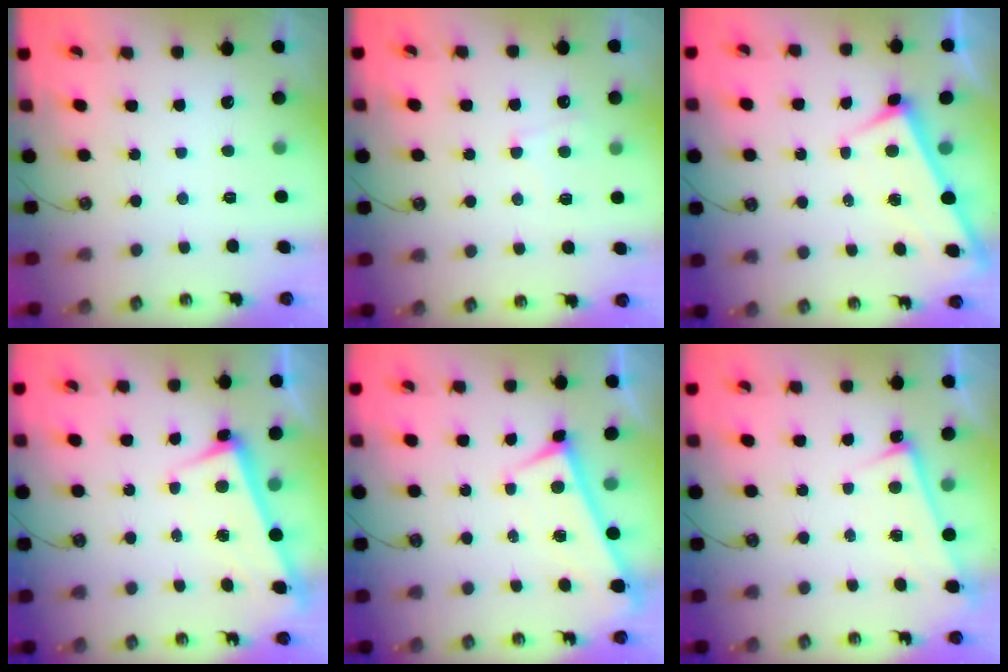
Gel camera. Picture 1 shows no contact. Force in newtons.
{"total": 3.6, "press": 3.6, "slide": 0.6}
{"total": 2.5, "press": 2.5, "slide": 0.2}
{"total": 2.8, "press": 2.7, "slide": 0.7}
{"total": 0.0}
{"total": 2.8, "press": 2.7, "slide": 0.4}